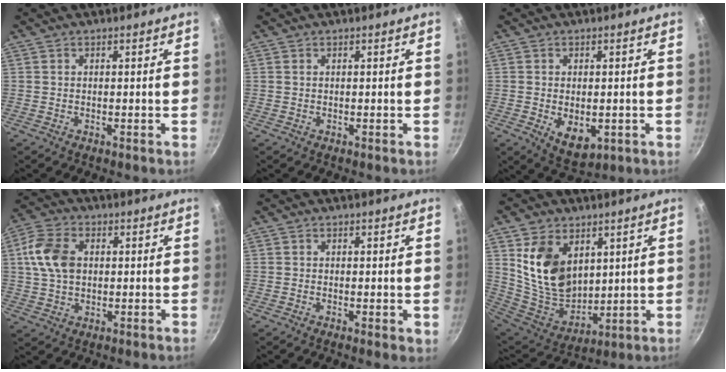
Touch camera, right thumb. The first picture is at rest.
{"total": 0.0}
{"total": 7.0, "force": [-1.3, 4.3, 5.4], "torque": [-0.072, -0.012, -0.006]}
{"total": 9.8, "force": [1.6, 6.7, 7.0], "torque": [-0.127, 0.012, 0.023]}
{"total": 1.7, "force": [-0.1, 0.7, 1.6], "torque": [-0.021, -0.006, -0.003]}
{"total": 15.5, "force": [5.5, 10.9, 9.5], "torque": [-0.143, -0.047, 0.124]}